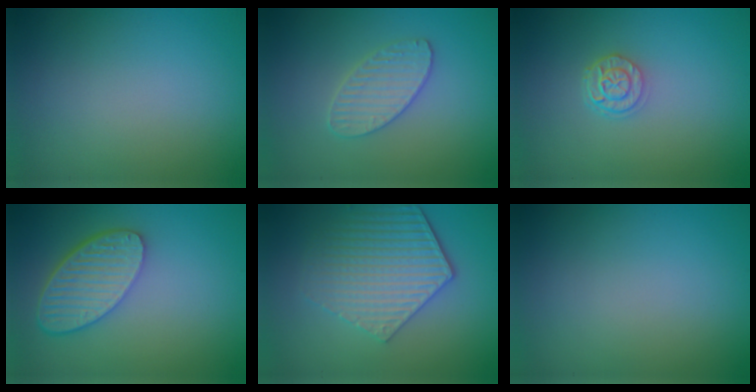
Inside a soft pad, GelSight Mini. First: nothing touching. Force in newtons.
{"total": 3.0, "press": 3.0, "slide": 0.2}
{"total": 2.3, "press": 1.9, "slide": 1.4}
{"total": 5.7, "press": 4.4, "slide": 3.6}
{"total": 5.1, "press": 4.3, "slide": 2.8}
{"total": 0.0}